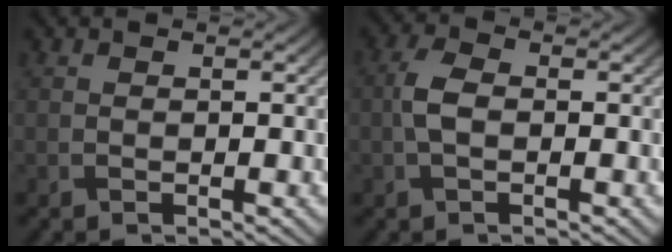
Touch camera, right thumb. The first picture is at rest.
{"total": 3.3, "force": [-0.3, 2.0, 2.6], "torque": [-0.064, 0.006, -0.010]}